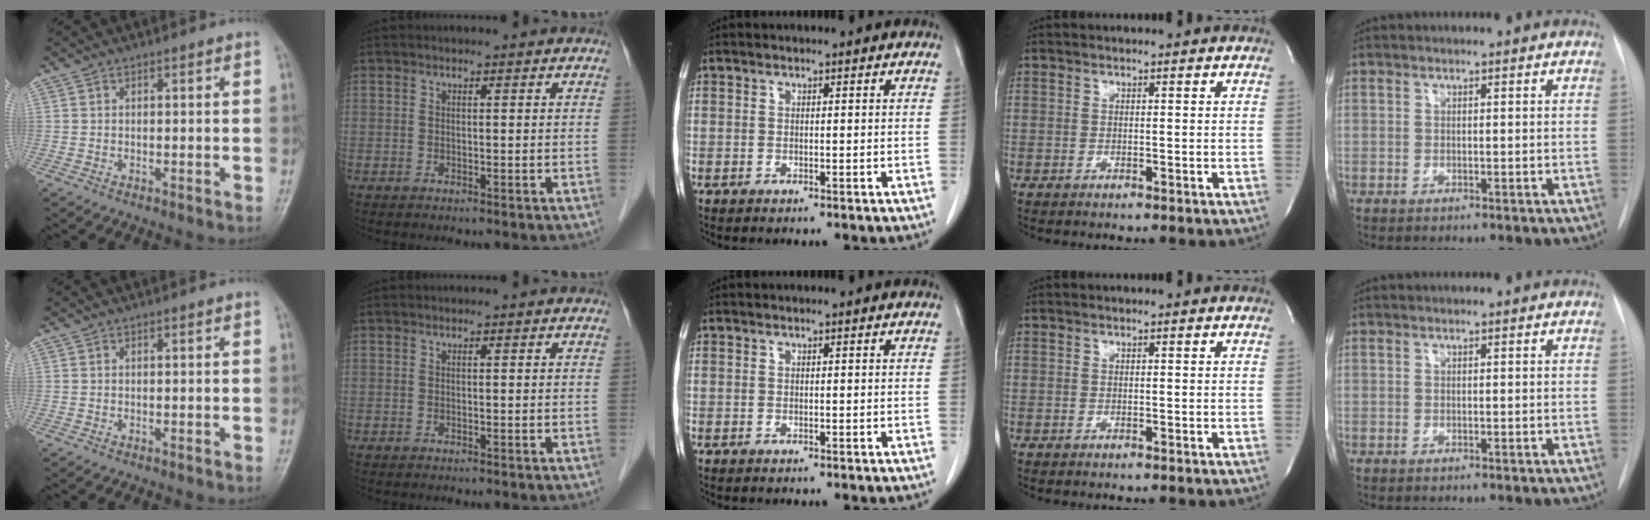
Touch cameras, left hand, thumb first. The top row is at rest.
{}